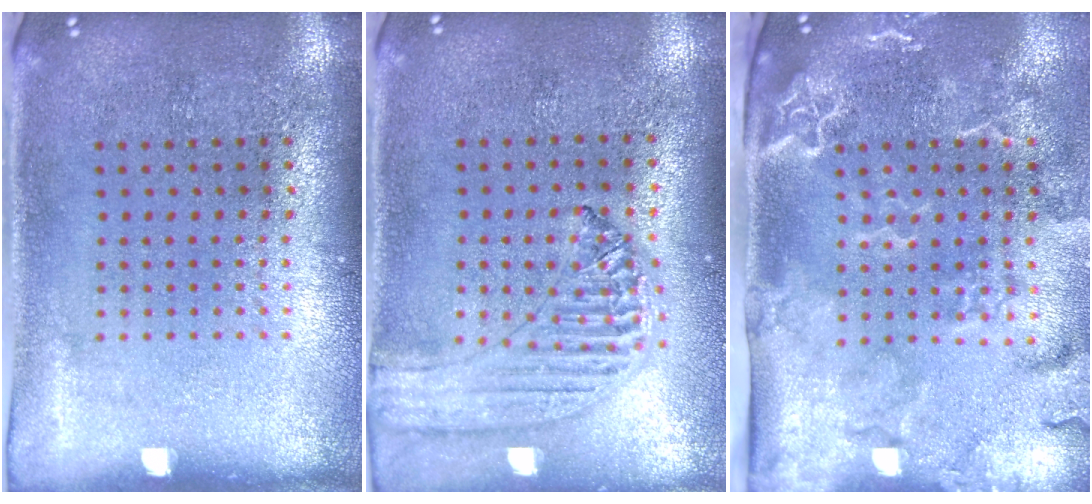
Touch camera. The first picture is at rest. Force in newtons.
{"total": 1.2, "press": 1.2, "slide": 0.2}
{"total": 2.9, "press": 2.4, "slide": 1.7}